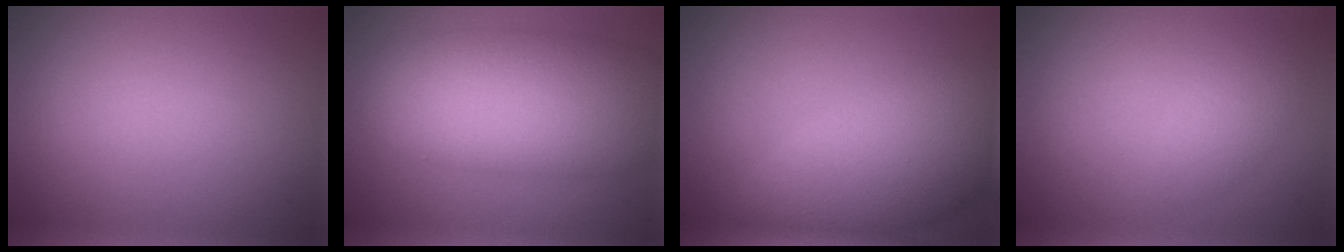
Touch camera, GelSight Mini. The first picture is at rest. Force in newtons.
{"total": 10.1, "press": 10.1, "slide": 0.3}
{"total": 8.5, "press": 8.5, "slide": 0.4}
{"total": 2.0, "press": 2.0, "slide": 0.1}